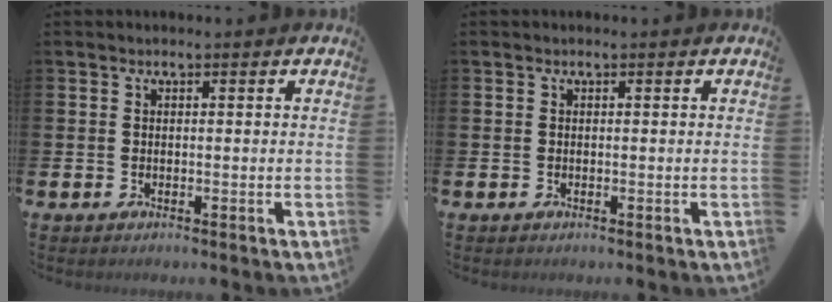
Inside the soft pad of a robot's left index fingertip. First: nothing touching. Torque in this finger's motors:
{"motor_torque": [0.00, 0.00, 0.00, 0.01]}